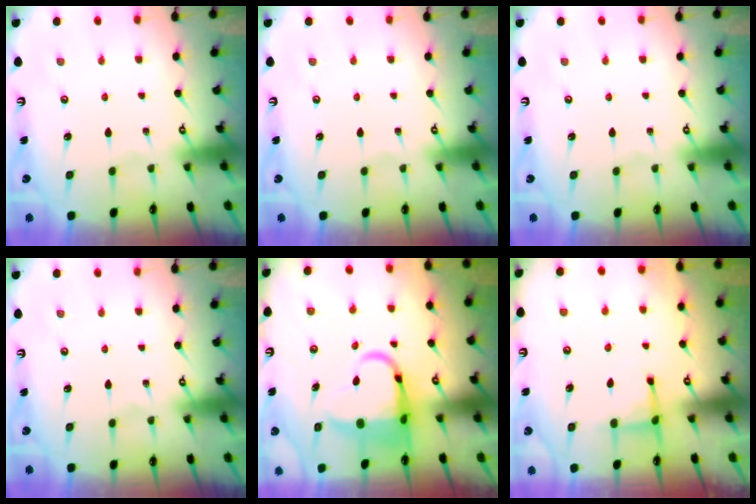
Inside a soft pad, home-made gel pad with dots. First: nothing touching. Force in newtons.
{"total": 0.0}
{"total": 0.0}
{"total": 0.0}
{"total": 8.0, "press": 7.8, "slide": 1.8}
{"total": 2.5, "press": 2.3, "slide": 0.8}